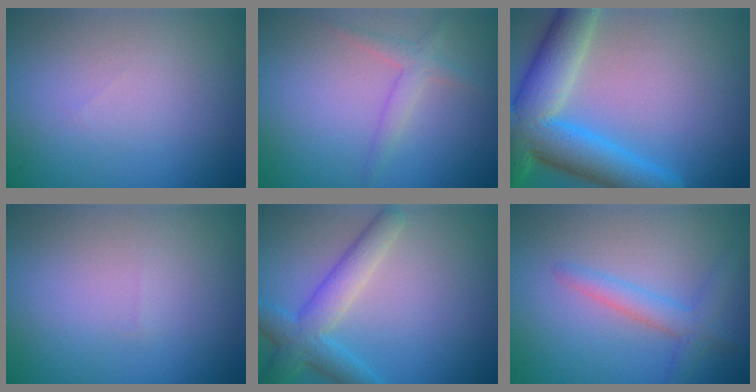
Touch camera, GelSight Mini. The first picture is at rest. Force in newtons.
{"total": 1.7, "press": 1.6, "slide": 0.1}
{"total": 9.5, "press": 9.5, "slide": 0.5}
{"total": 0.0}
{"total": 4.3, "press": 4.3, "slide": 0.3}
{"total": 2.4, "press": 2.4, "slide": 0.1}